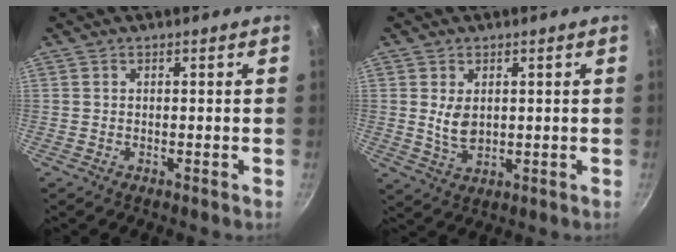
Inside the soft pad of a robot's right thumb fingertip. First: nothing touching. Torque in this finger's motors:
{"motor_torque": [-0.53, 0.09, 0.62, -0.07, 0.02]}